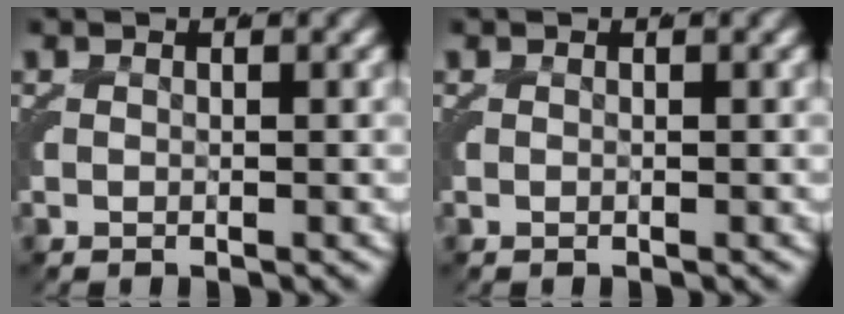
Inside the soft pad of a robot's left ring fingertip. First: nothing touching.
{"total": 0.0}